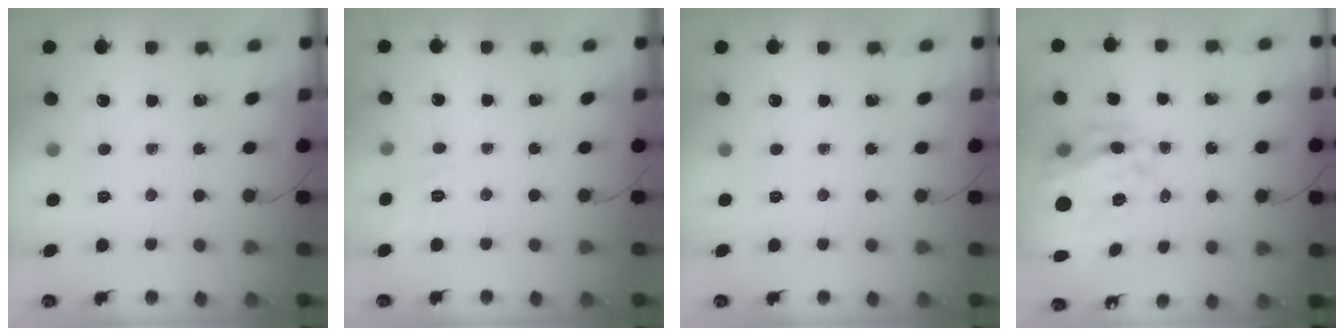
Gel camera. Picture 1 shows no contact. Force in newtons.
{"total": 7.3, "press": 7.0, "slide": 1.9}
{"total": 0.0}
{"total": 14.8, "press": 13.9, "slide": 5.2}